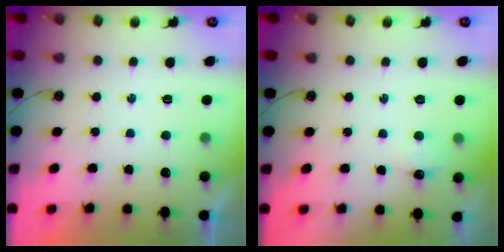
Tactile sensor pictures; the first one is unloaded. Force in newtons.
{"total": 4.3, "press": 4.2, "slide": 1.1}